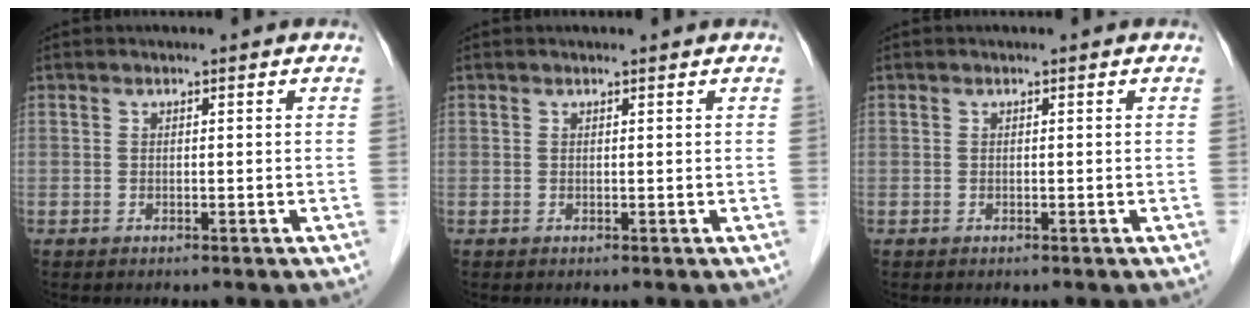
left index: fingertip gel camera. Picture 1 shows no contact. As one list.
[{"total": 0.0}, {"total": 0.0}]